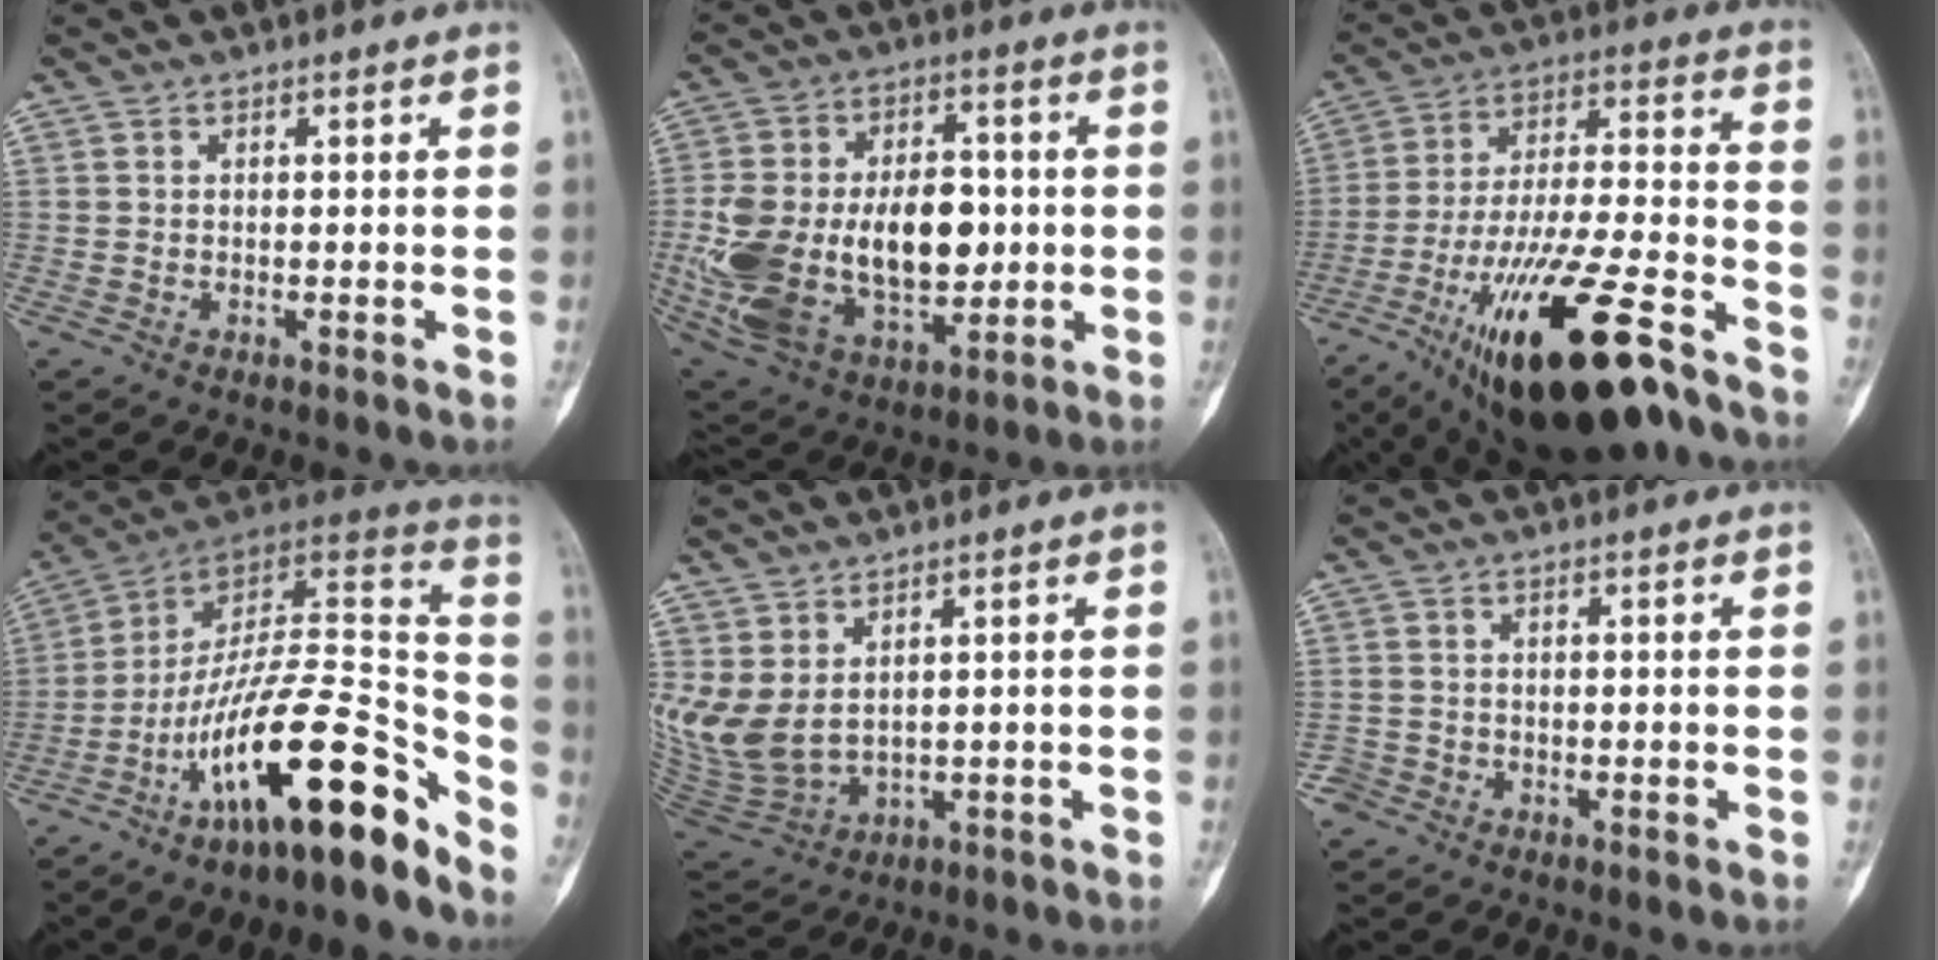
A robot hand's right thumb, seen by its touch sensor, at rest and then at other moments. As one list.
[{"total": 25.4, "force": [-1.3, 15.6, 20.0], "torque": [-0.372, 0.005, 0.004]}, {"total": 26.2, "force": [-16.0, 7.3, 19.4], "torque": [-0.317, 0.063, -0.262]}, {"total": 23.3, "force": [-14.7, 6.1, 17.0], "torque": [-0.250, 0.112, -0.245]}, {"total": 10.0, "force": [2.4, 6.2, 7.4], "torque": [-0.151, -0.014, 0.072]}, {"total": 2.0, "force": [-1.2, 1.5, -0.1], "torque": [0.006, 0.008, -0.028]}]